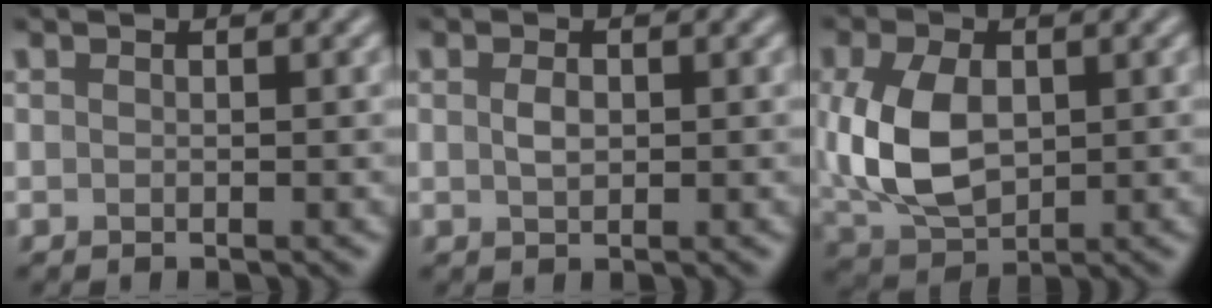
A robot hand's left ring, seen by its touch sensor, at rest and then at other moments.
{"total": 1.4, "force": [0.2, 0.8, 1.1], "torque": [-0.022, 0.000, 0.004]}
{"total": 7.0, "force": [0.2, 4.6, 5.3], "torque": [-0.126, 0.000, 0.008]}